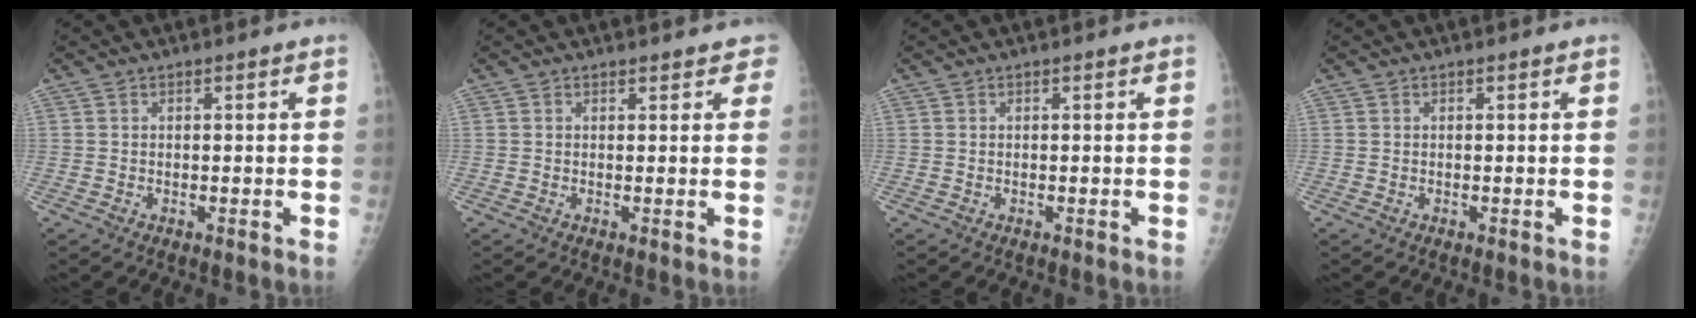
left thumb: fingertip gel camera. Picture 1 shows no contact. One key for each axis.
{"total": 2.8, "fx": 2.2, "fy": 1.4, "fz": 1.0, "tx": 0.019, "ty": -0.003, "tz": 0.014}
{"total": 0.0}
{"total": 0.0}